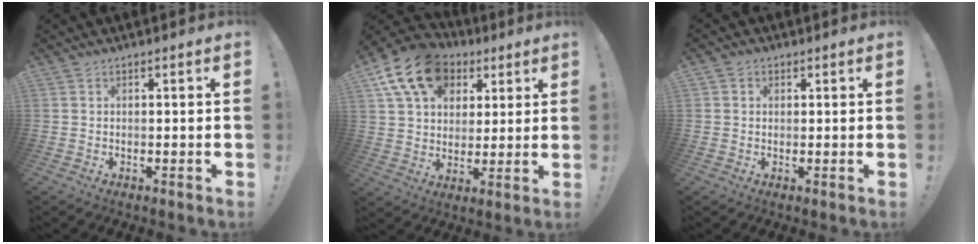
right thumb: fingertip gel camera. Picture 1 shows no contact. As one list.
[{"total": 17.2, "force": [7.8, 12.3, 9.2], "torque": [-0.143, -0.032, 0.146]}, {"total": 1.5, "force": [0.6, 1.4, 0.4], "torque": [0.002, -0.003, 0.010]}]